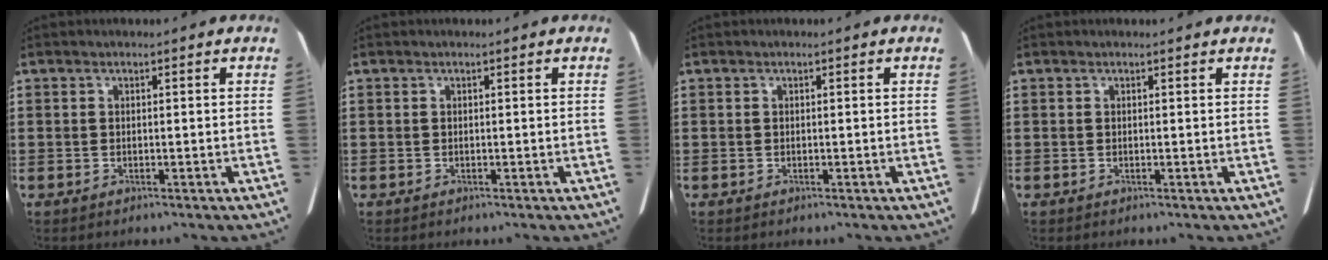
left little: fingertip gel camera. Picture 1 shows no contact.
{"total": 0.0}
{"total": 0.0}
{"total": 0.0}